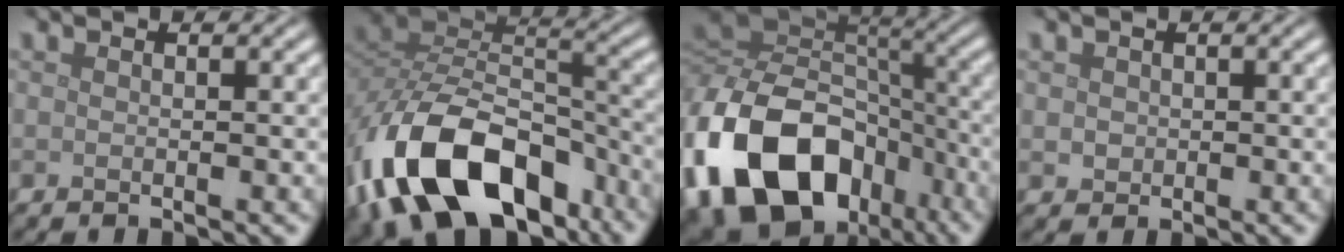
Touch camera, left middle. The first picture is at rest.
{"total": 15.1, "force": [-8.1, 9.0, 9.1], "torque": [-0.183, -0.009, -0.142]}
{"total": 18.2, "force": [-8.0, 13.0, 9.9], "torque": [-0.238, -0.034, -0.135]}
{"total": 1.0, "force": [0.2, 0.9, 0.3], "torque": [-0.003, -0.004, 0.005]}